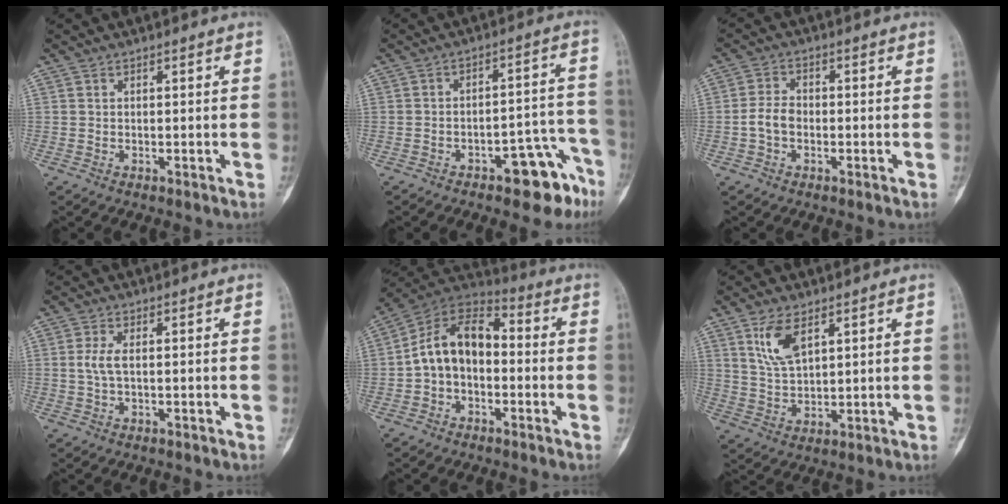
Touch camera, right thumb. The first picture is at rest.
{"total": 10.1, "force": [-6.6, 4.1, 6.5], "torque": [-0.042, 0.063, -0.085]}
{"total": 4.0, "force": [-1.0, 2.9, 2.7], "torque": [-0.046, 0.013, -0.025]}
{"total": 3.1, "force": [0.3, 1.3, 2.8], "torque": [-0.070, 0.004, 0.007]}
{"total": 12.7, "force": [-1.2, 8.6, 9.2], "torque": [-0.140, 0.046, -0.039]}
{"total": 7.4, "force": [3.8, 3.3, 5.4], "torque": [-0.095, -0.018, 0.080]}